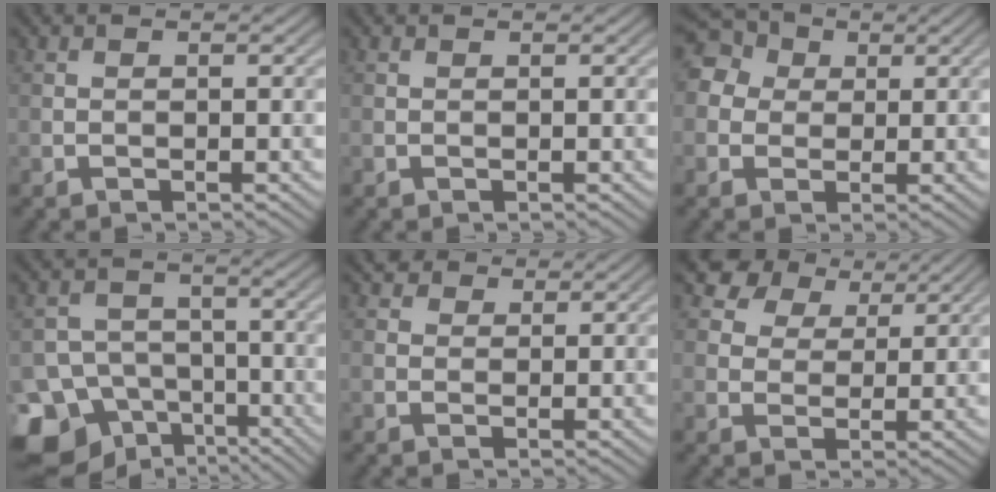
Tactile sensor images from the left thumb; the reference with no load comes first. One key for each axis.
{"total": 0.0}
{"total": 8.1, "fx": 2.4, "fy": 6.8, "fz": 3.7, "tx": -0.101, "ty": 0.034, "tz": 0.012}
{"total": 13.3, "fx": -8.7, "fy": 9.3, "fz": 3.6, "tx": -0.094, "ty": -0.038, "tz": -0.143}
{"total": 2.2, "fx": 1.4, "fy": 1.6, "fz": 0.7, "tx": -0.018, "ty": 0.005, "tz": 0.024}
{"total": 7.5, "fx": 5.1, "fy": 4.6, "fz": 3.1, "tx": -0.070, "ty": -0.004, "tz": 0.096}